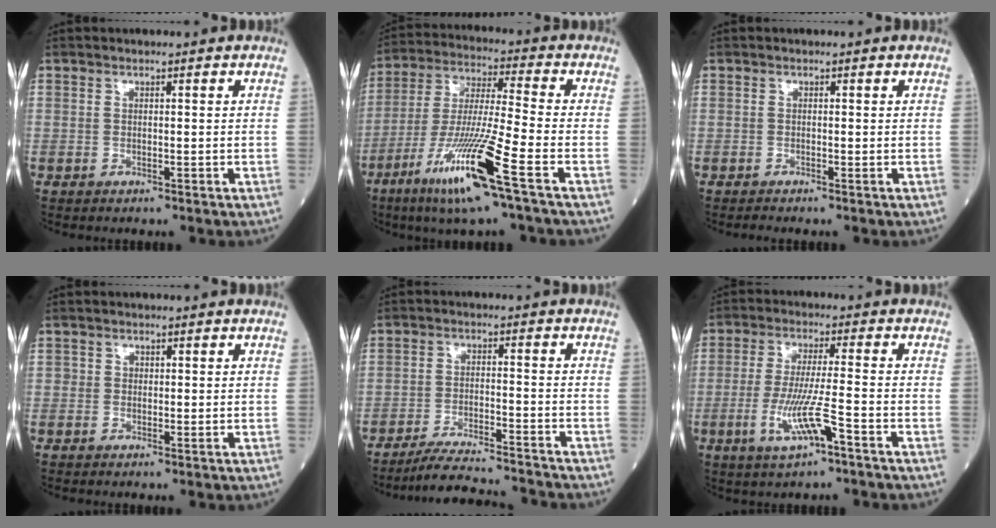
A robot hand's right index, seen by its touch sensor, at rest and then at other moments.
{"total": 15.4, "force": [-7.9, -0.6, 13.2], "torque": [-0.273, -0.034, -0.148]}
{"total": 0.6, "force": [-0.6, -0.1, 0.2], "torque": [-0.011, -0.004, -0.012]}
{"total": 0.8, "force": [0.1, 0.7, 0.2], "torque": [0.003, 0.003, 0.003]}
{"total": 10.9, "force": [-10.4, 0.2, 3.2], "torque": [-0.053, -0.006, -0.167]}
{"total": 7.9, "force": [-3.5, 0.1, 7.1], "torque": [-0.146, -0.012, -0.062]}